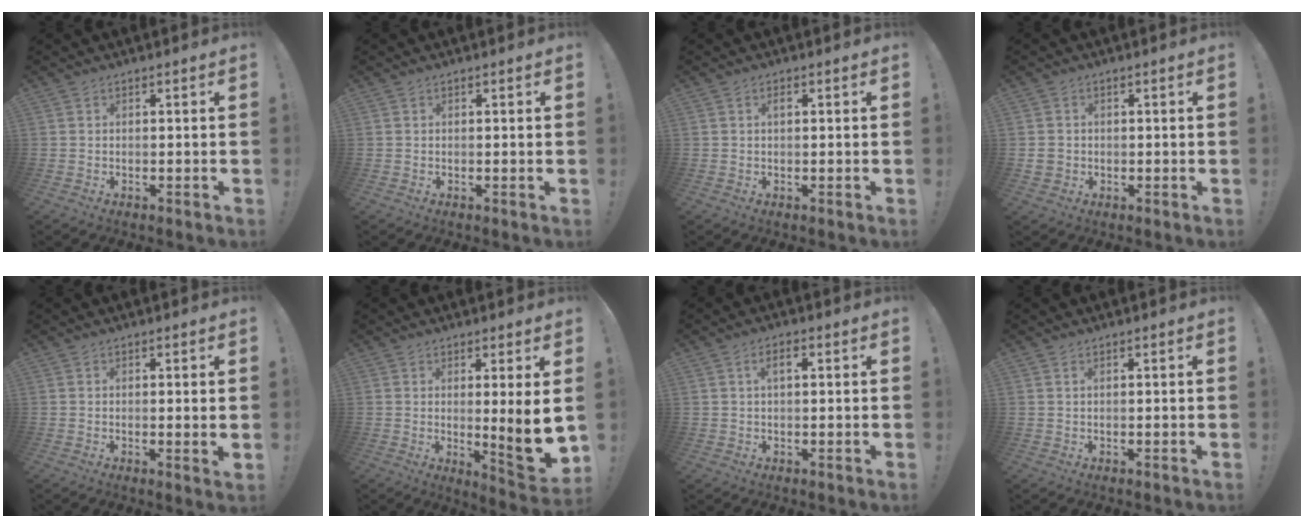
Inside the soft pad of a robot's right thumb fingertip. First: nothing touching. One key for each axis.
{"total": 0.0}
{"total": 1.2, "fx": 0.4, "fy": 0.5, "fz": 1.1, "tx": -0.019, "ty": 0.003, "tz": 0.005}
{"total": 3.0, "fx": 0.3, "fy": 2.9, "fz": 0.8, "tx": -0.015, "ty": 0.004, "tz": 0.009}
{"total": 2.0, "fx": 0.7, "fy": -0.1, "fz": 1.8, "tx": -0.018, "ty": -0.007, "tz": 0.009}
{"total": 11.2, "fx": 0.4, "fy": 0.8, "fz": 11.1, "tx": -0.141, "ty": -0.023, "tz": 0.006}
{"total": 3.2, "fx": 0.8, "fy": 1.6, "fz": 2.7, "tx": -0.038, "ty": 0.005, "tz": 0.009}
{"total": 0.6, "fx": 0.4, "fy": 0.2, "fz": 0.4, "tx": -0.001, "ty": -0.003, "tz": 0.006}